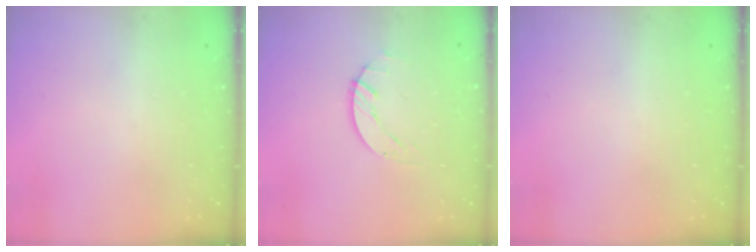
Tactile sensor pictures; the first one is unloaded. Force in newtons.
{"total": 1.5, "press": 1.4, "slide": 0.3}
{"total": 0.0}